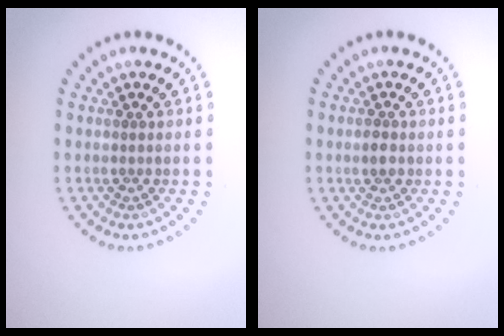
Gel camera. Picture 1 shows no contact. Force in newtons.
{"total": 1.0, "press": 1.0, "slide": 0.0}